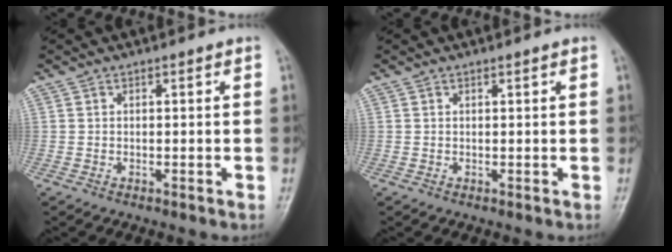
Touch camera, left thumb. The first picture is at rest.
{"total": 0.5, "force": [0.3, 0.2, 0.4], "torque": [-0.005, -0.001, 0.005]}